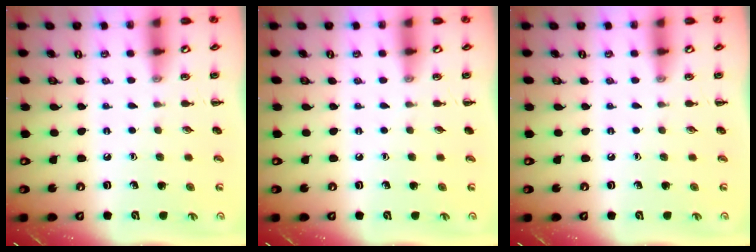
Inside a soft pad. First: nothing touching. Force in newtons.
{"total": 0.0}
{"total": 0.0}